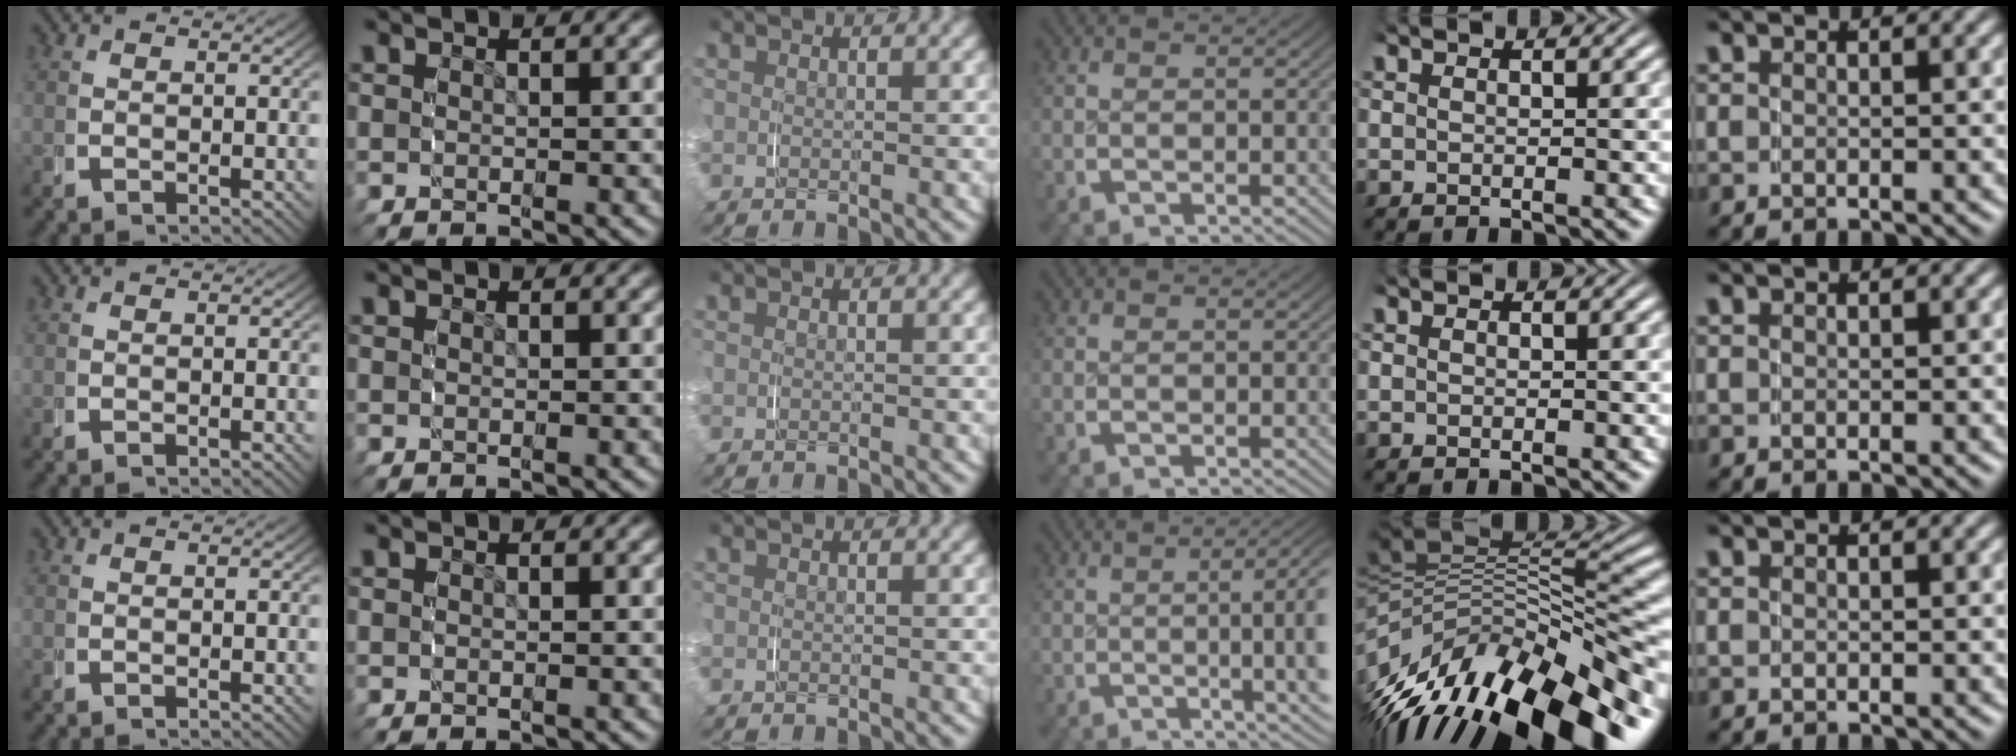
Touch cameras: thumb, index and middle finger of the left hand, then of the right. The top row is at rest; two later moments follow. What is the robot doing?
{"motion": "grasp_and_lifting", "object": "keyboard"}